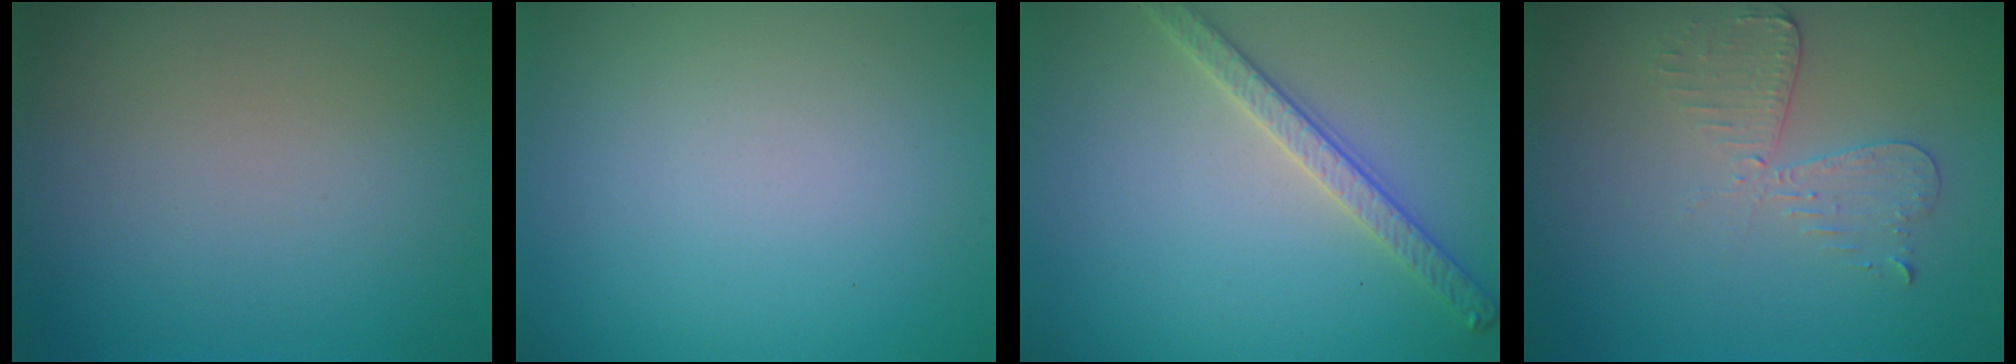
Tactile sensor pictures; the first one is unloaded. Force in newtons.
{"total": 0.0}
{"total": 2.8, "press": 2.8, "slide": 0.7}
{"total": 2.9, "press": 2.5, "slide": 1.5}